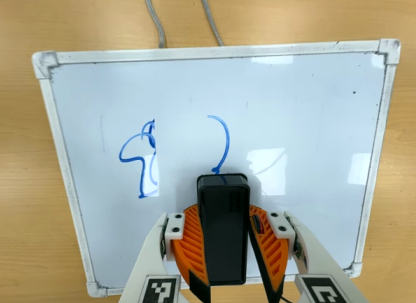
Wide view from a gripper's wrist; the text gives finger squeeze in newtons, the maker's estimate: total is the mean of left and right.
{"total": 9.9, "left": 9.9, "right": 9.8}